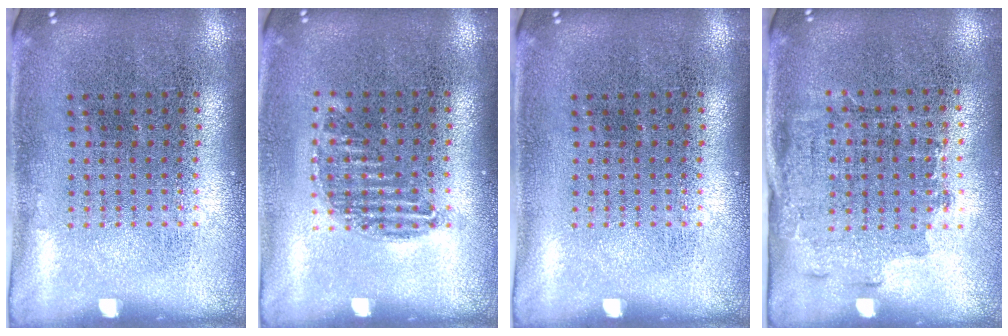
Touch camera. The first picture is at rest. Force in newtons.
{"total": 0.9, "press": 0.8, "slide": 0.5}
{"total": 0.0}
{"total": 1.5, "press": 1.2, "slide": 0.9}